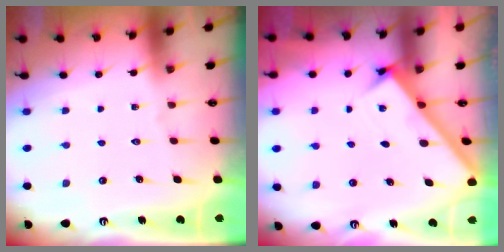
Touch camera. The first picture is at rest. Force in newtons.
{"total": 2.8, "press": 2.8, "slide": 0.4}